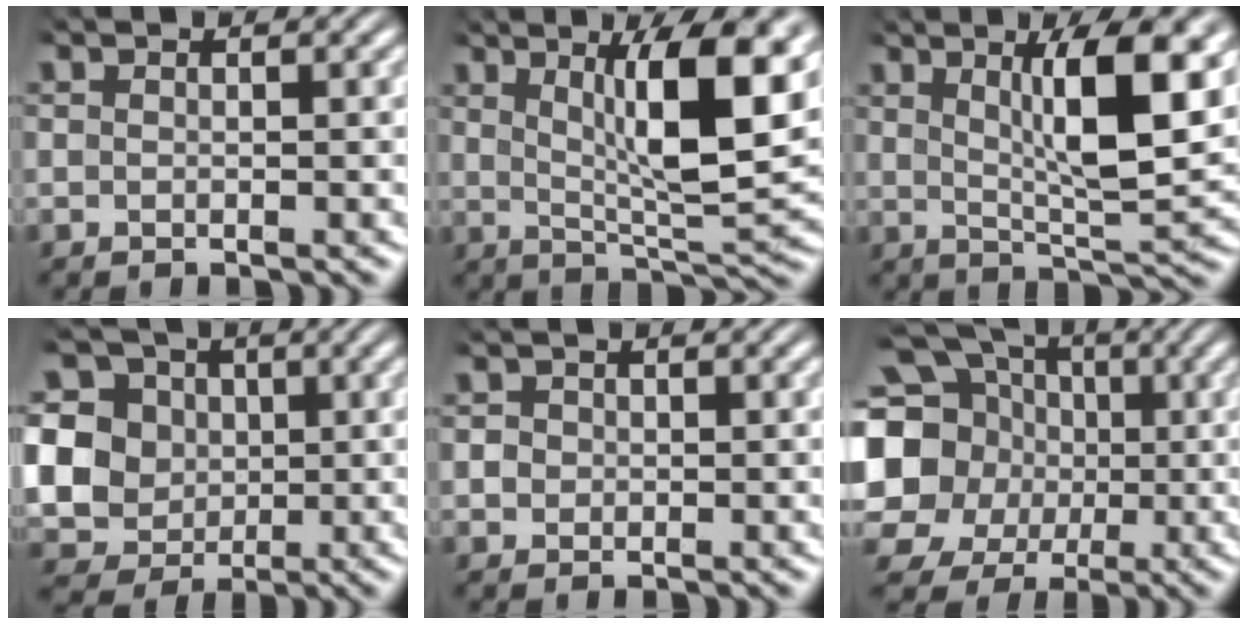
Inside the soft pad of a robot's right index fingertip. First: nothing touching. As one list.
[{"total": 9.9, "force": [3.1, 2.6, 9.1], "torque": [-0.140, -0.002, 0.053]}, {"total": 8.4, "force": [3.0, 1.7, 7.6], "torque": [-0.117, -0.002, 0.052]}, {"total": 16.6, "force": [0.7, 15.4, 6.1], "torque": [-0.174, -0.050, 0.008]}, {"total": 1.4, "force": [0.0, 1.3, 0.3], "torque": [-0.015, -0.008, 0.001]}, {"total": 17.8, "force": [3.0, 15.5, 8.1], "torque": [-0.194, -0.030, 0.036]}]